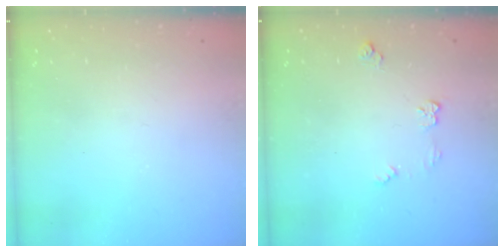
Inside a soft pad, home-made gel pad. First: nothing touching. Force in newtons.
{"total": 5.9, "press": 5.8, "slide": 0.6}